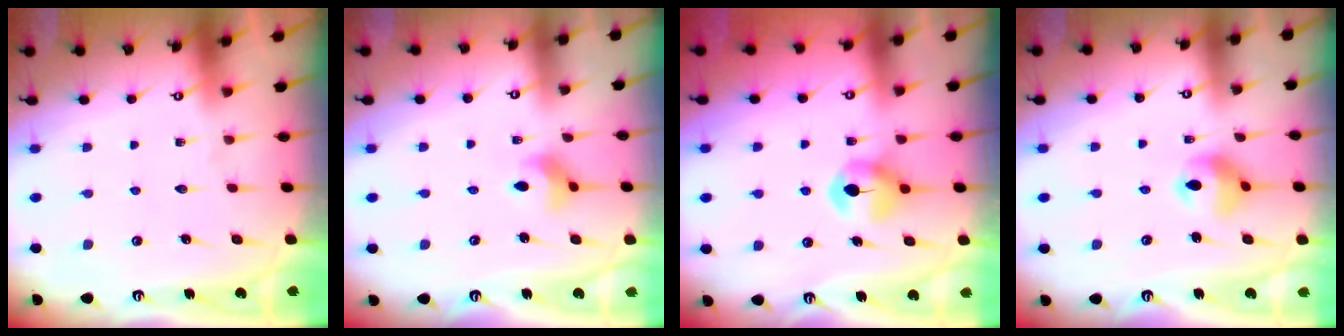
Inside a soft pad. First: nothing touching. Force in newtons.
{"total": 5.7, "press": 5.6, "slide": 1.0}
{"total": 7.3, "press": 7.3, "slide": 0.4}
{"total": 10.5, "press": 9.8, "slide": 3.5}